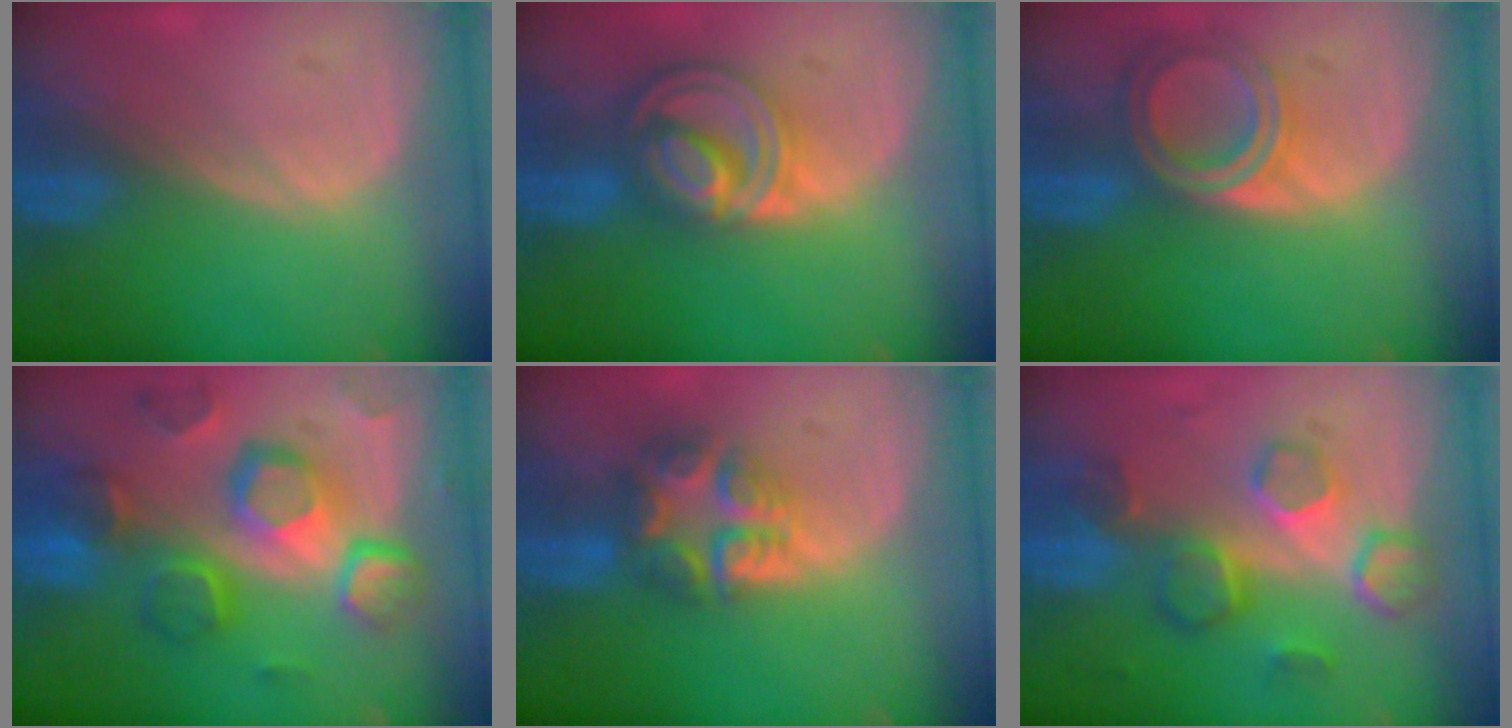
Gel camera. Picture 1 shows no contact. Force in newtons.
{"total": 8.8, "press": 7.4, "slide": 4.7}
{"total": 6.3, "press": 5.6, "slide": 2.9}
{"total": 12.3, "press": 10.6, "slide": 6.2}
{"total": 7.6, "press": 6.6, "slide": 3.7}
{"total": 8.6, "press": 7.7, "slide": 3.9}